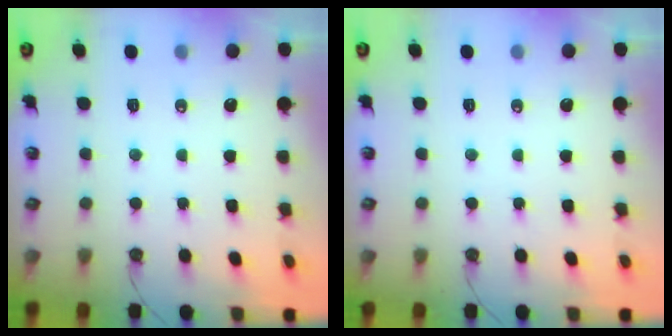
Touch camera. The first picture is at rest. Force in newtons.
{"total": 0.0}